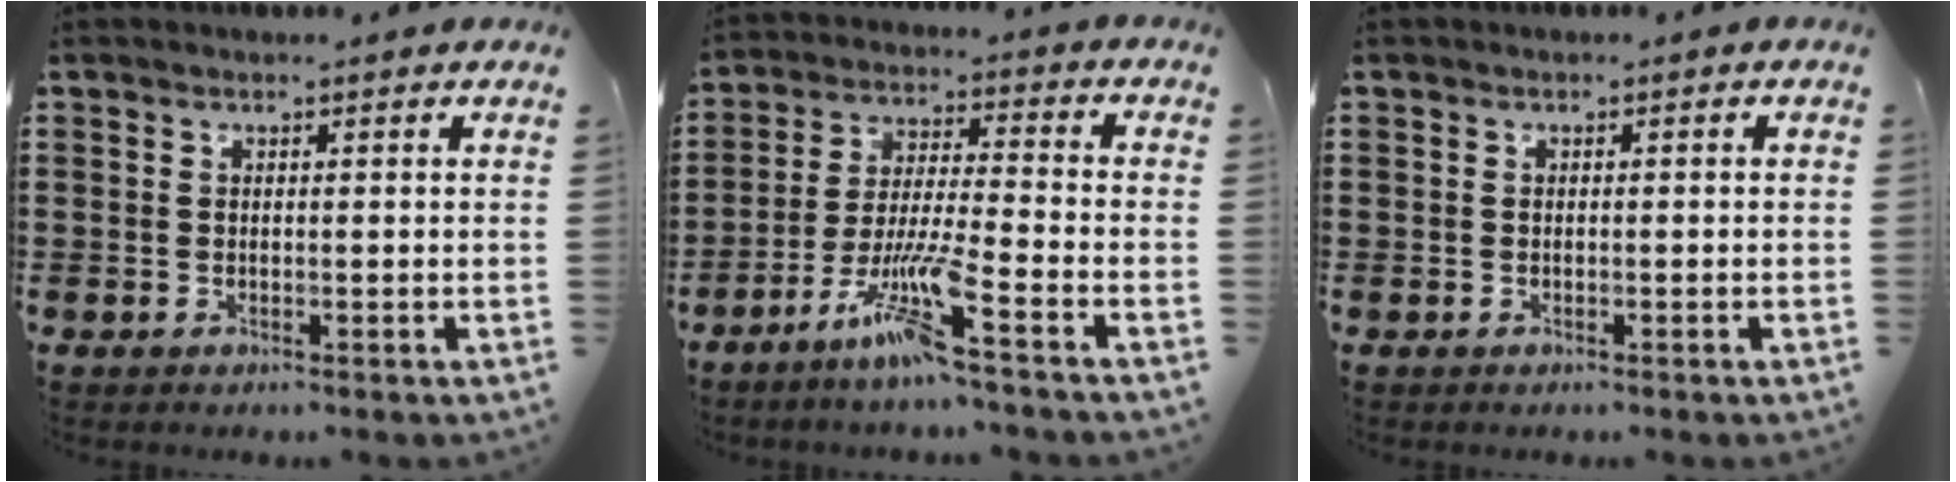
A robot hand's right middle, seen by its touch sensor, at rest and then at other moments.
{"total": 9.0, "force": [-5.8, 0.1, 6.9], "torque": [-0.145, -0.012, -0.115]}
{"total": 0.0}